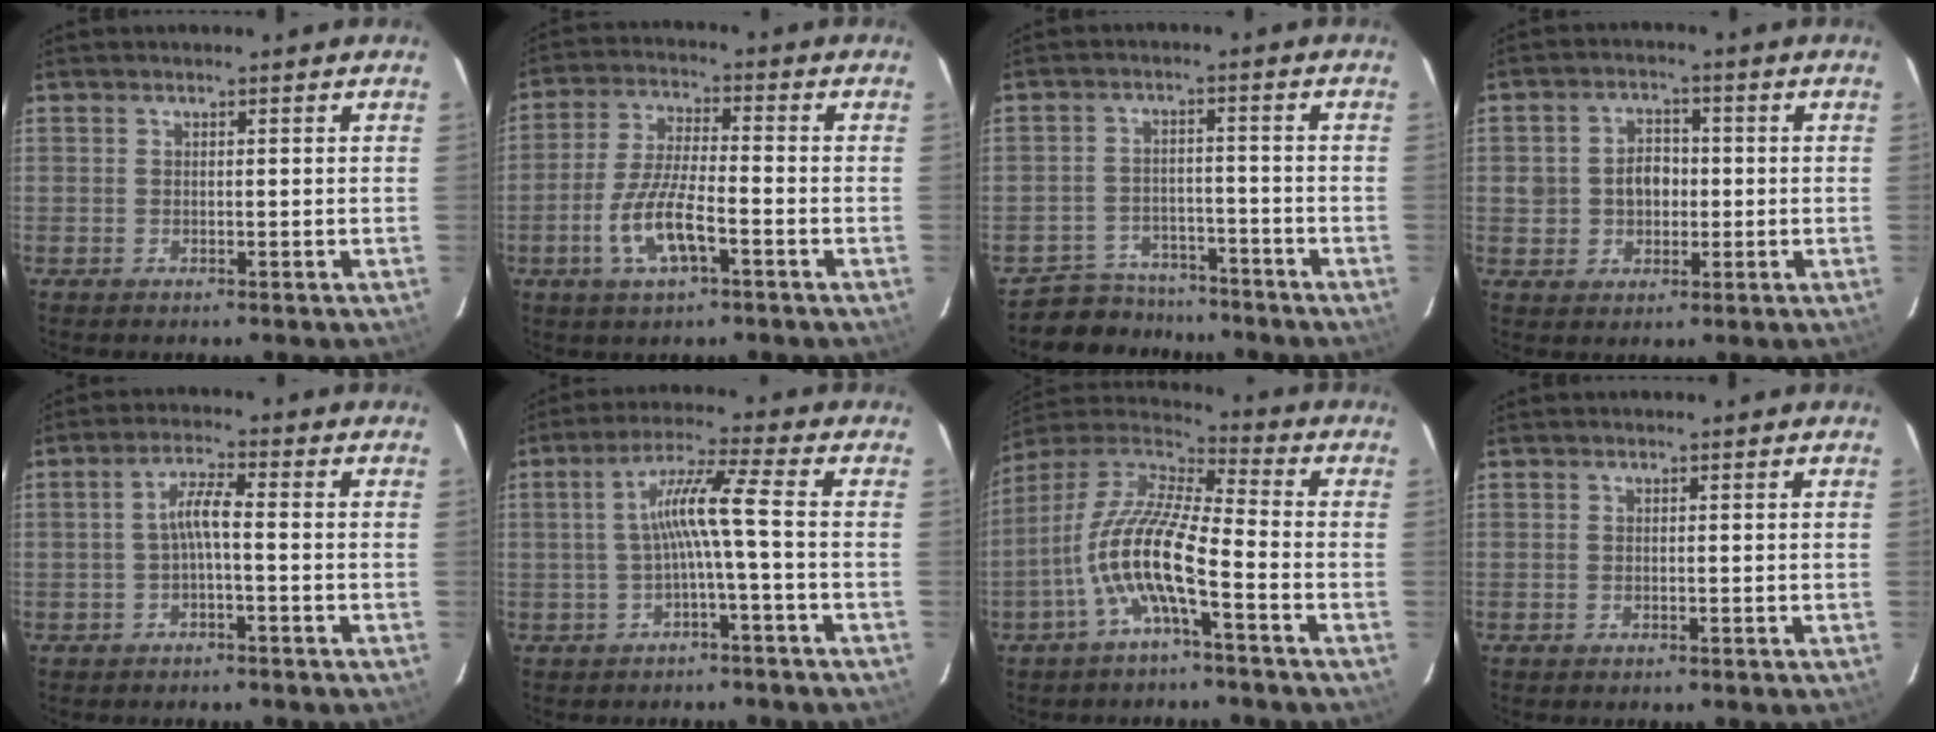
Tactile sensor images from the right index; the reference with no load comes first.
{"total": 9.5, "force": [-4.1, 2.5, 8.2], "torque": [-0.171, -0.006, -0.077]}
{"total": 8.2, "force": [-7.1, 4.2, 0.2], "torque": [-0.022, 0.023, -0.103]}
{"total": 5.8, "force": [-0.2, 4.9, 3.1], "torque": [-0.059, 0.016, 0.004]}
{"total": 3.6, "force": [-1.1, 0.3, 3.5], "torque": [-0.073, 0.010, -0.020]}
{"total": 6.8, "force": [-1.6, -1.0, 6.5], "torque": [-0.139, 0.009, -0.021]}
{"total": 12.7, "force": [-4.9, 2.1, 11.6], "torque": [-0.228, 0.001, -0.099]}
{"total": 0.0}